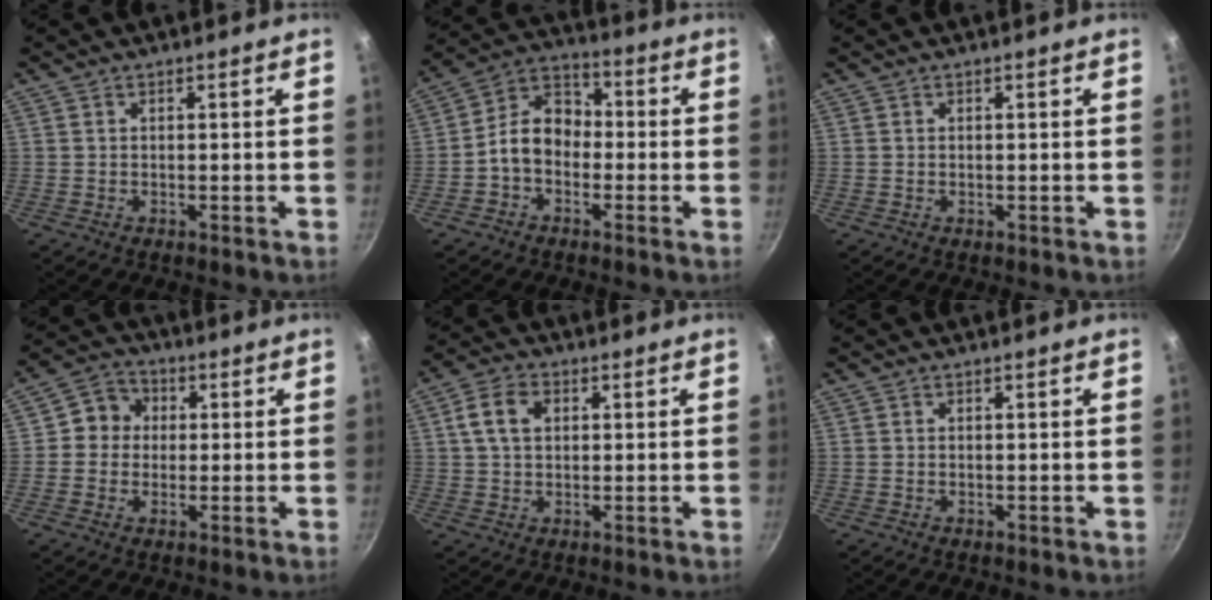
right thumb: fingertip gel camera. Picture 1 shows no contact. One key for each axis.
{"total": 9.3, "fx": -2.0, "fy": 6.9, "fz": 5.8, "tx": -0.067, "ty": 0.042, "tz": -0.057}
{"total": 0.0}
{"total": 6.8, "fx": 0.8, "fy": 6.3, "fz": 2.5, "tx": -0.007, "ty": 0.009, "tz": -0.005}
{"total": 6.5, "fx": 1.5, "fy": 4.6, "fz": 4.3, "tx": -0.073, "ty": 0.010, "tz": 0.023}
{"total": 0.0}